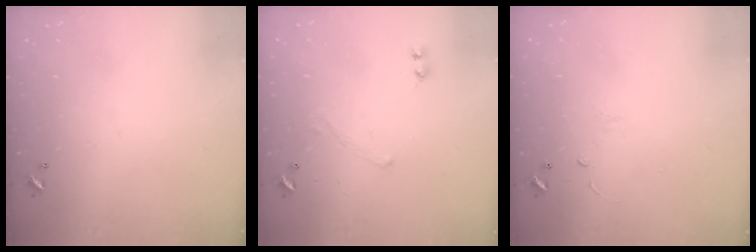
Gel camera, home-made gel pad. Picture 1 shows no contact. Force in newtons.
{"total": 0.7, "press": 0.6, "slide": 0.2}
{"total": 1.6, "press": 1.5, "slide": 0.4}